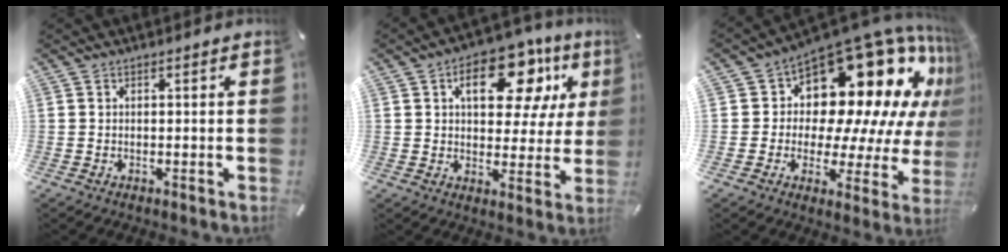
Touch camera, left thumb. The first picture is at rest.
{"total": 16.9, "force": [6.6, 9.9, 12.0], "torque": [-0.161, -0.017, 0.106]}
{"total": 21.2, "force": [11.2, 12.3, 13.1], "torque": [-0.180, -0.106, 0.198]}